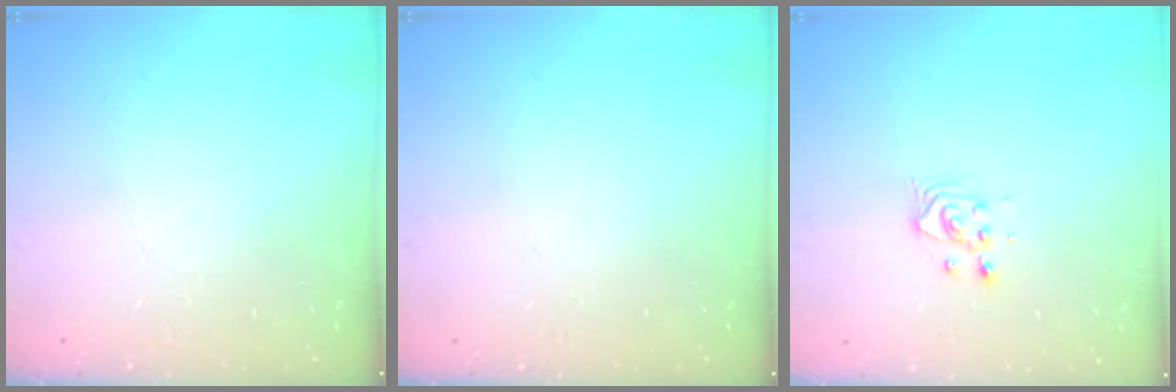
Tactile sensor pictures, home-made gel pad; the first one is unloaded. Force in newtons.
{"total": 0.0}
{"total": 3.7, "press": 3.7, "slide": 0.3}